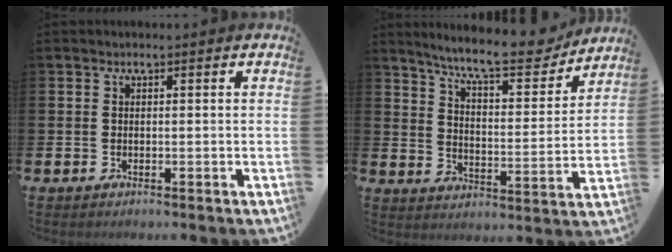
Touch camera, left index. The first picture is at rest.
{"total": 10.1, "force": [9.2, 1.6, 3.8], "torque": [-0.090, -0.062, 0.156]}